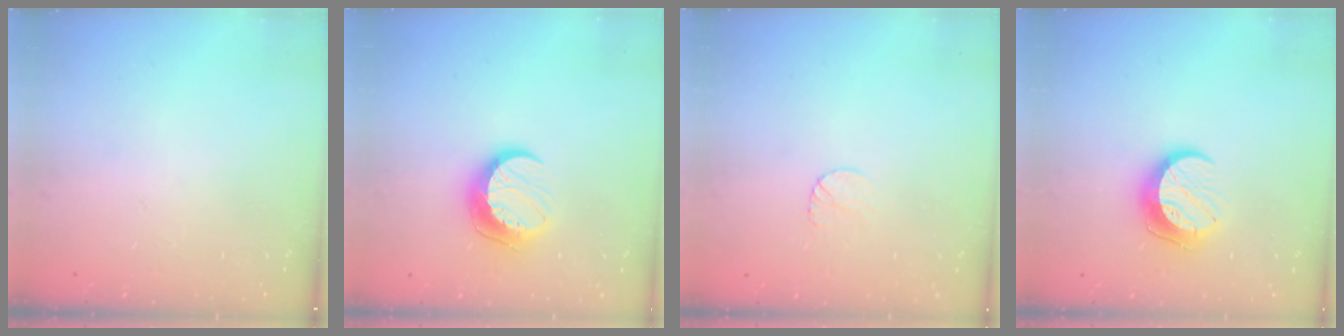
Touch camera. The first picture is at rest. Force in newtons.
{"total": 10.7, "press": 10.7, "slide": 0.3}
{"total": 6.1, "press": 6.1, "slide": 0.5}
{"total": 10.3, "press": 10.2, "slide": 0.4}